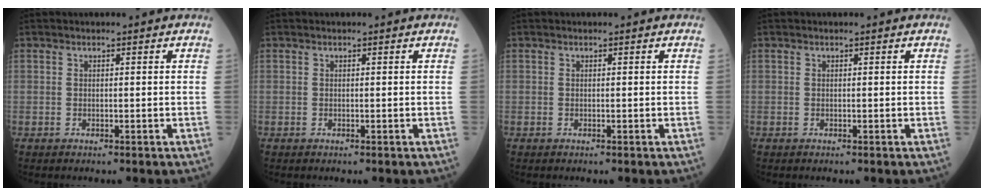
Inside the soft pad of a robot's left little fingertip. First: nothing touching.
{"total": 0.0}
{"total": 0.0}
{"total": 0.0}